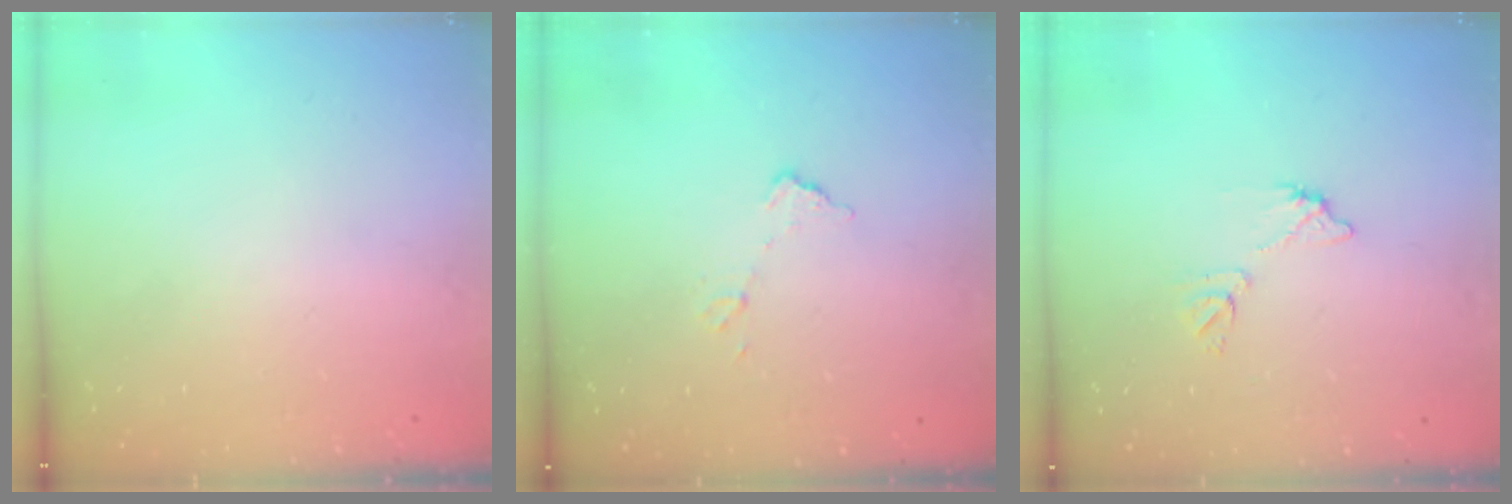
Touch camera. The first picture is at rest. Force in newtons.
{"total": 5.8, "press": 5.8, "slide": 0.3}
{"total": 6.6, "press": 6.6, "slide": 0.4}